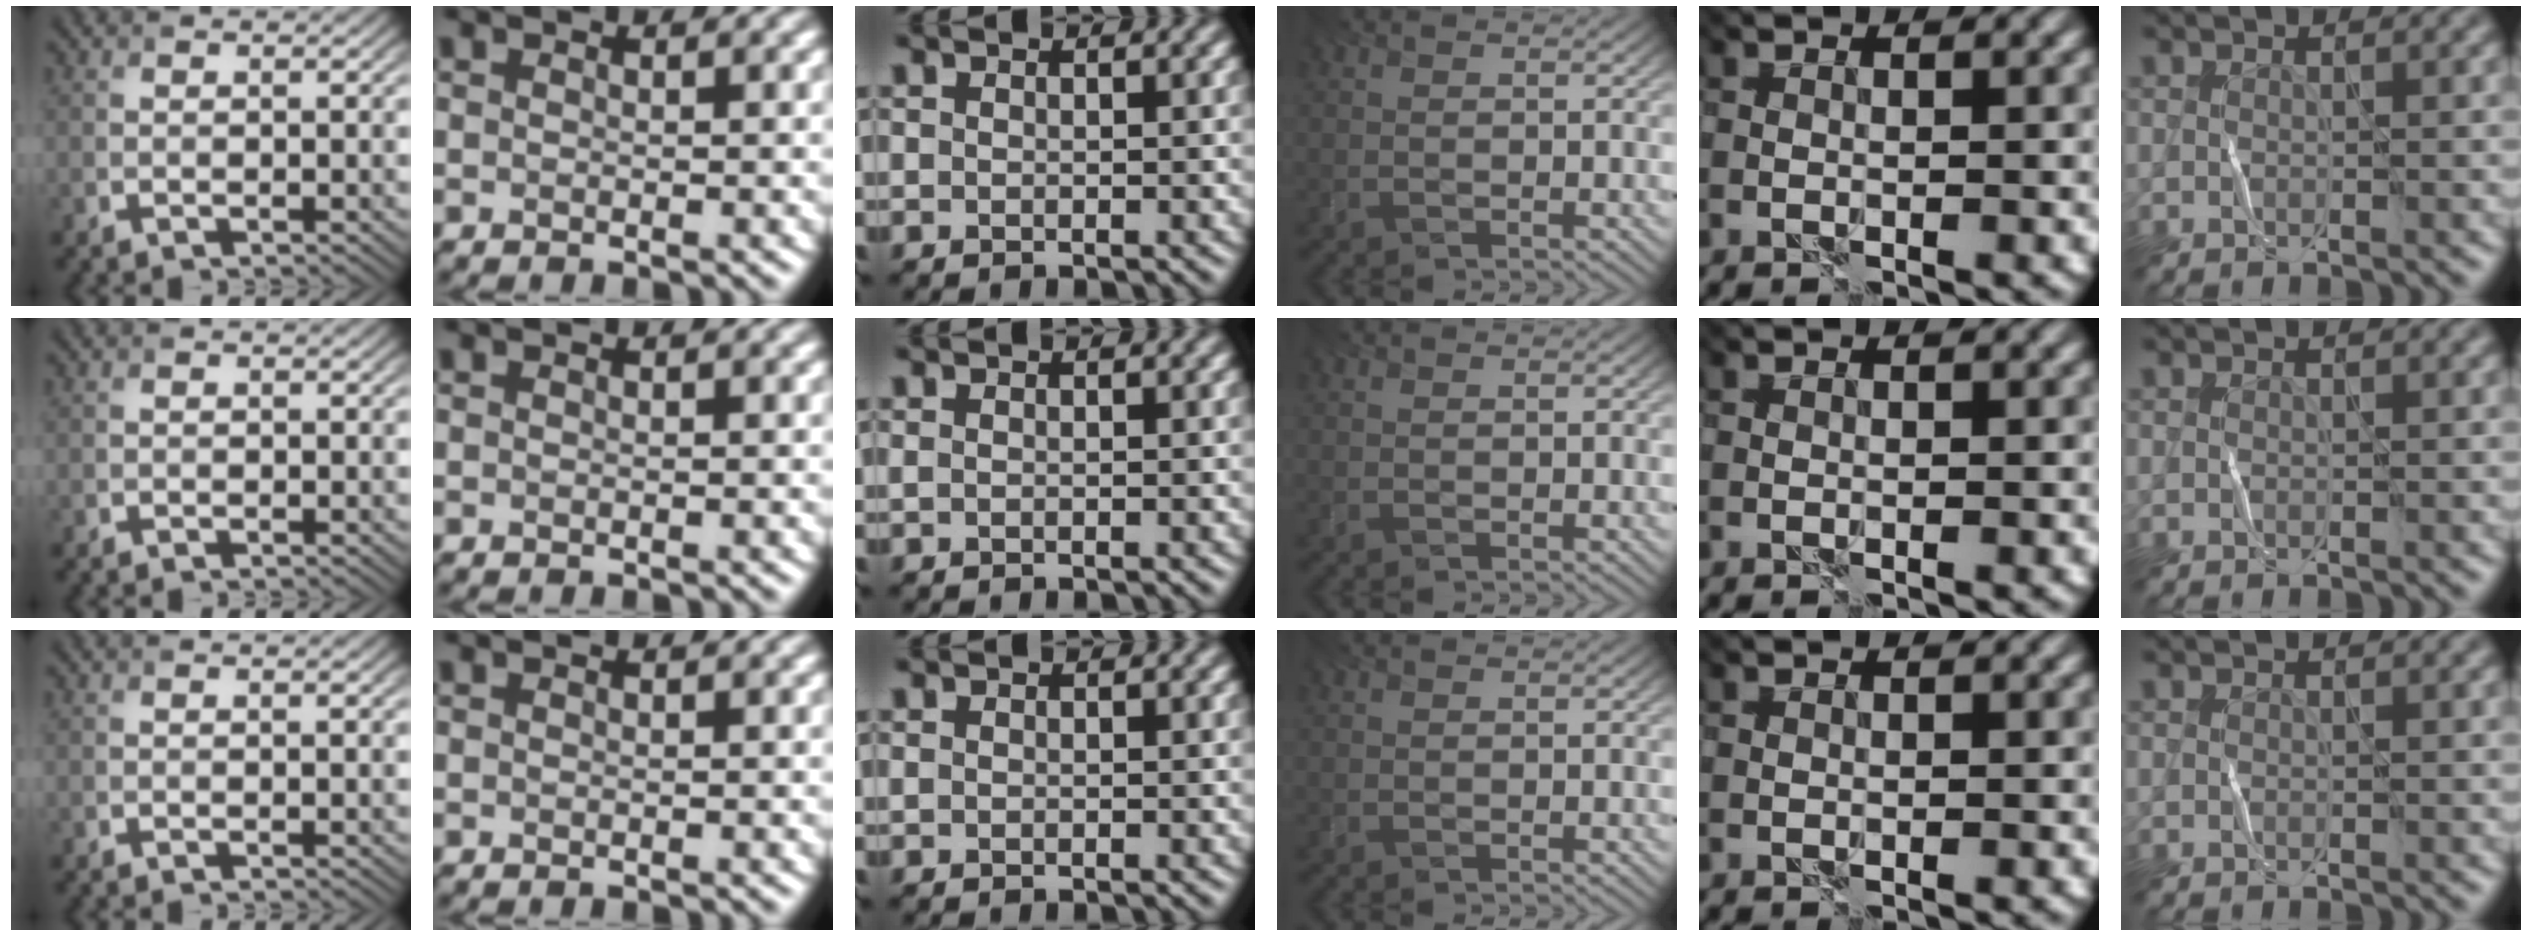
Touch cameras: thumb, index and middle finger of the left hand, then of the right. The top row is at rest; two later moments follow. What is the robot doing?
{"motion": "fold", "object": "bandana"}